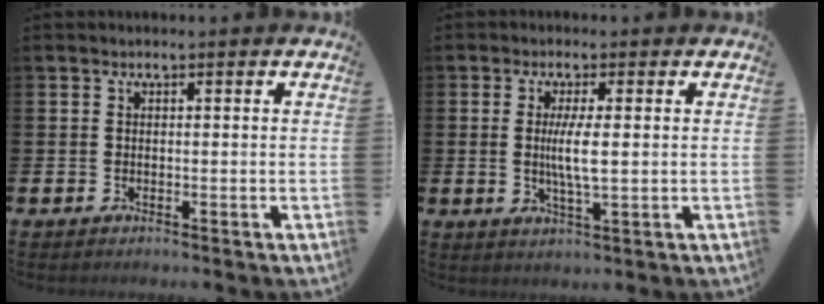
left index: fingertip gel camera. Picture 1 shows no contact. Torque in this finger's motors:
{"motor_torque": [1.48, -0.13, 0.48, 0.14]}